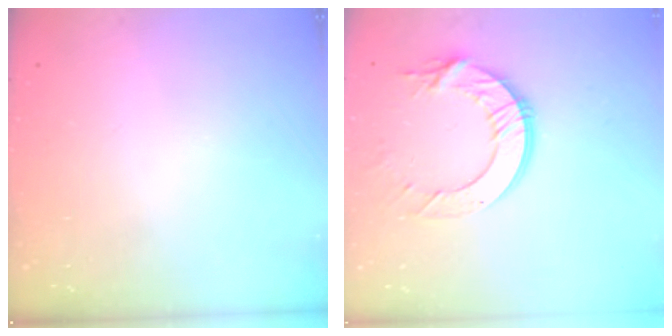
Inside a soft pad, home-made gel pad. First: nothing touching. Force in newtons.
{"total": 12.6, "press": 12.6, "slide": 1.1}